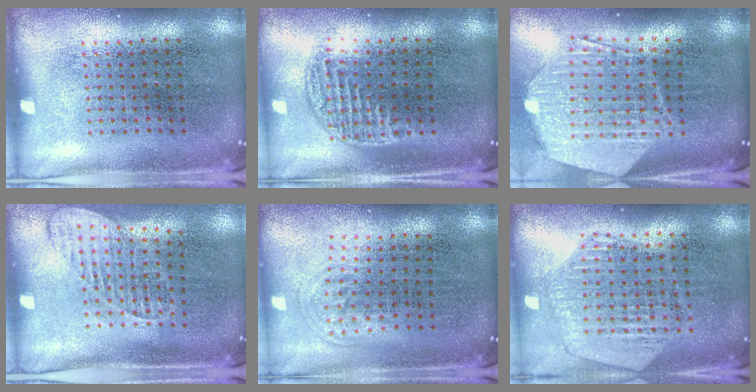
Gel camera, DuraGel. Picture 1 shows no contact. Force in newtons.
{"total": 1.3, "press": 1.0, "slide": 0.7}
{"total": 2.7, "press": 2.2, "slide": 1.6}
{"total": 1.4, "press": 1.2, "slide": 0.9}
{"total": 1.0, "press": 0.6, "slide": 0.8}
{"total": 1.2, "press": 1.2, "slide": 0.1}